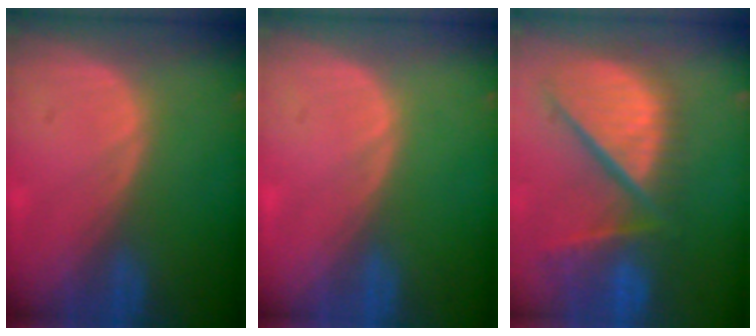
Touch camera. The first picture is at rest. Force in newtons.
{"total": 0.0}
{"total": 13.2, "press": 11.0, "slide": 7.3}